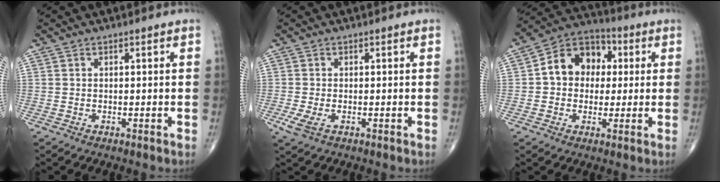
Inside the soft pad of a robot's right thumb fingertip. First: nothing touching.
{"total": 2.8, "force": [-0.9, 1.4, 2.3], "torque": [-0.060, -0.006, -0.017]}
{"total": 11.9, "force": [1.7, 9.5, 7.0], "torque": [-0.076, 0.024, 0.016]}